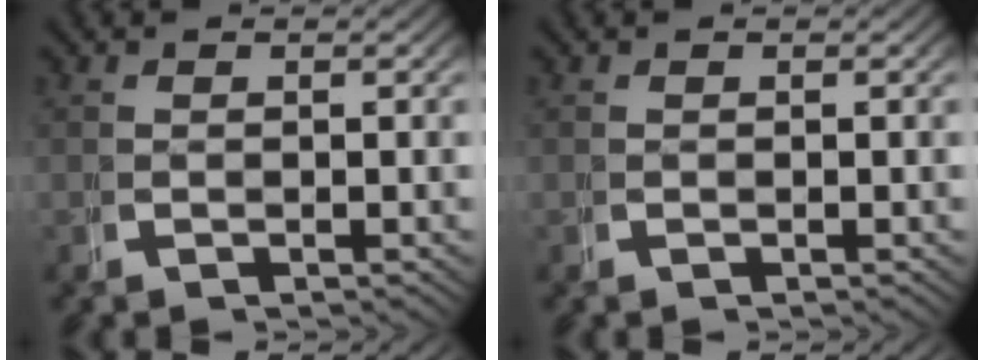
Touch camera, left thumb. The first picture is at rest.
{"total": 0.0}